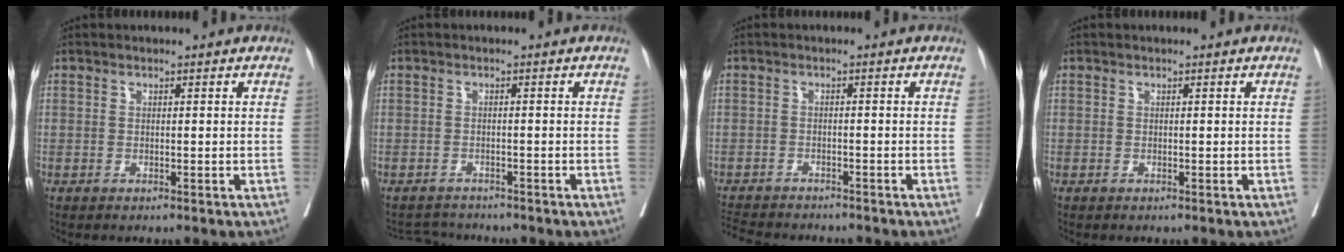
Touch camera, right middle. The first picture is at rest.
{"total": 3.4, "force": [-3.4, 0.4, -0.1], "torque": [0.006, -0.009, -0.054]}
{"total": 9.8, "force": [-9.0, 1.7, 3.5], "torque": [-0.064, -0.008, -0.129]}
{"total": 0.0}